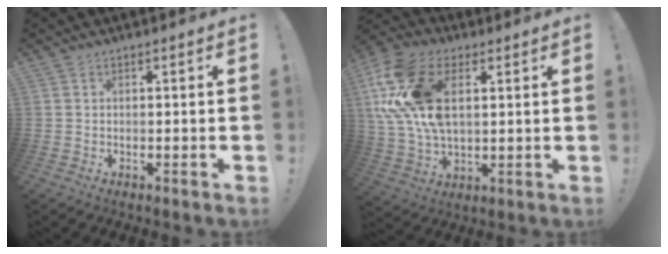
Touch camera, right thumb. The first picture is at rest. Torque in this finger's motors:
{"motor_torque": [1.37, 1.43, 1.81, 0.37, 0.66]}